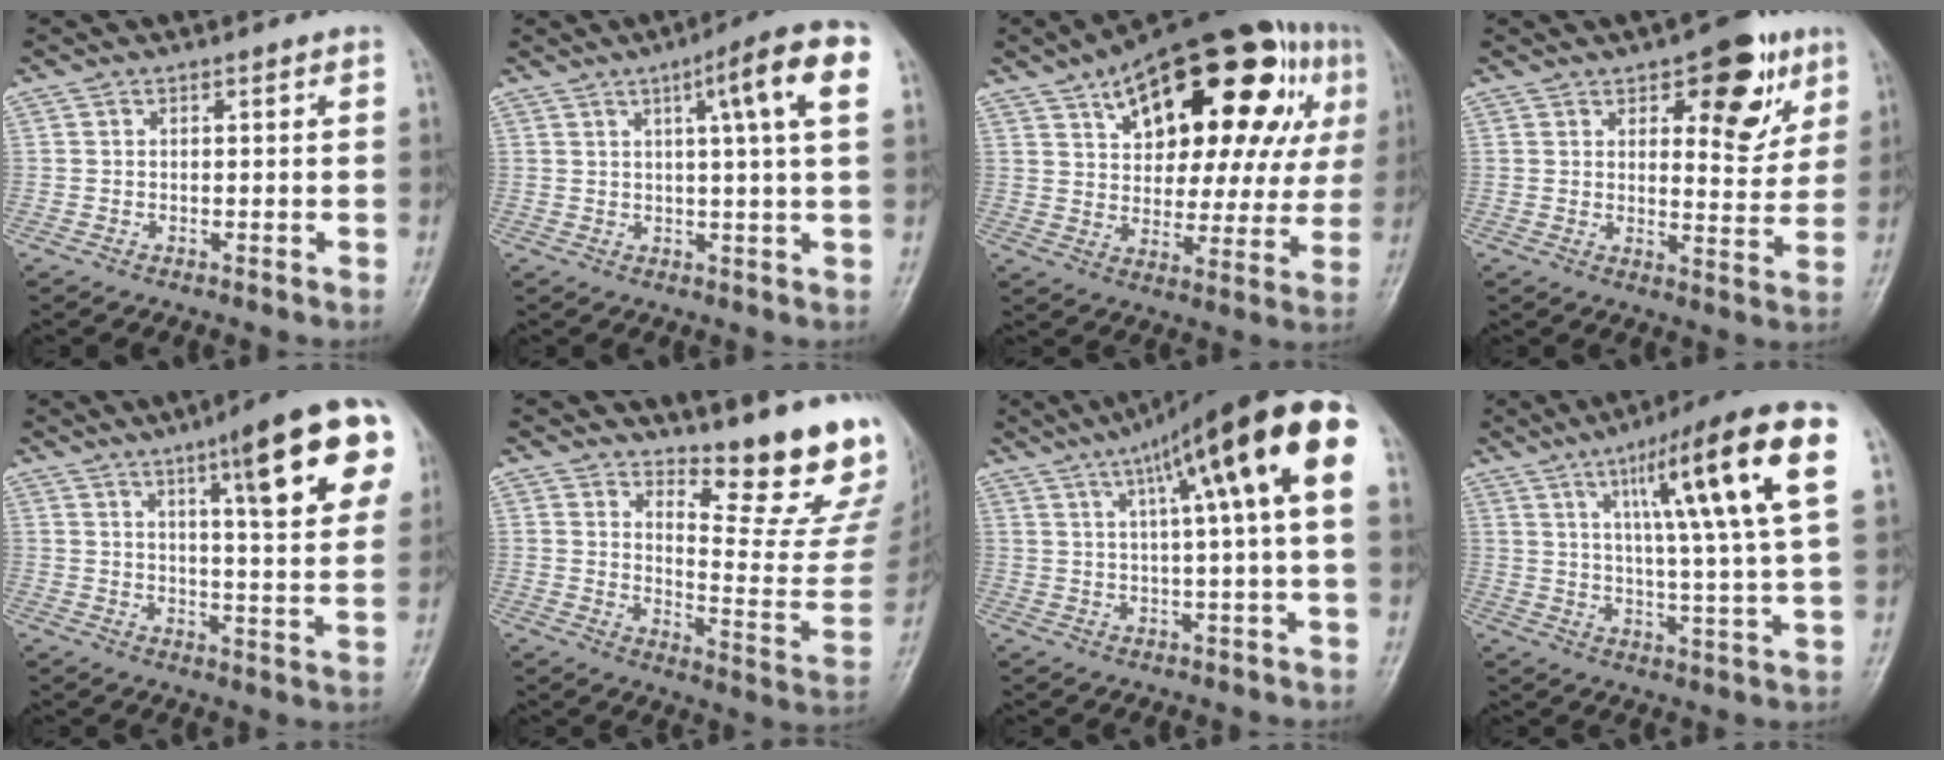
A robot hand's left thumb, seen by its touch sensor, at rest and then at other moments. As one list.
[{"total": 10.9, "force": [3.9, 0.8, 10.2], "torque": [-0.148, 0.008, 0.047]}, {"total": 31.9, "force": [13.4, 14.9, 24.9], "torque": [-0.335, 0.027, 0.200]}, {"total": 12.8, "force": [6.2, 5.9, 9.5], "torque": [-0.078, -0.026, 0.079]}, {"total": 19.0, "force": [8.3, 3.8, 16.7], "torque": [-0.197, -0.021, 0.110]}, {"total": 16.6, "force": [13.6, 2.8, 9.1], "torque": [-0.092, -0.153, 0.188]}, {"total": 17.3, "force": [6.2, 1.9, 16.0], "torque": [-0.253, 0.026, 0.090]}, {"total": 20.4, "force": [7.7, 2.1, 18.8], "torque": [-0.284, -0.011, 0.112]}]